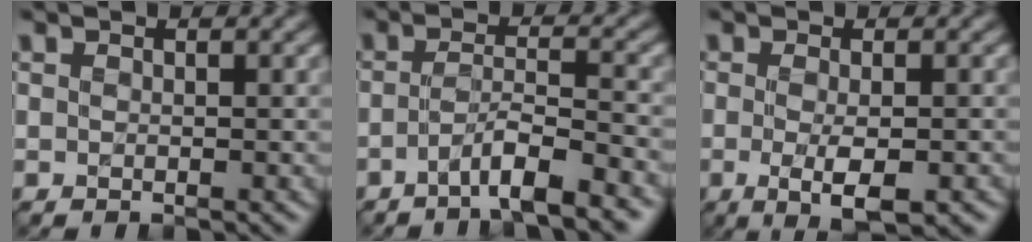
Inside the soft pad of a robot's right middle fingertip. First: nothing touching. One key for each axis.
{"total": 4.5, "fx": -2.7, "fy": 0.5, "fz": 3.6, "tx": -0.057, "ty": 0.006, "tz": -0.054}
{"total": 3.9, "fx": -1.1, "fy": 0.9, "fz": 3.6, "tx": -0.065, "ty": -0.011, "tz": -0.014}